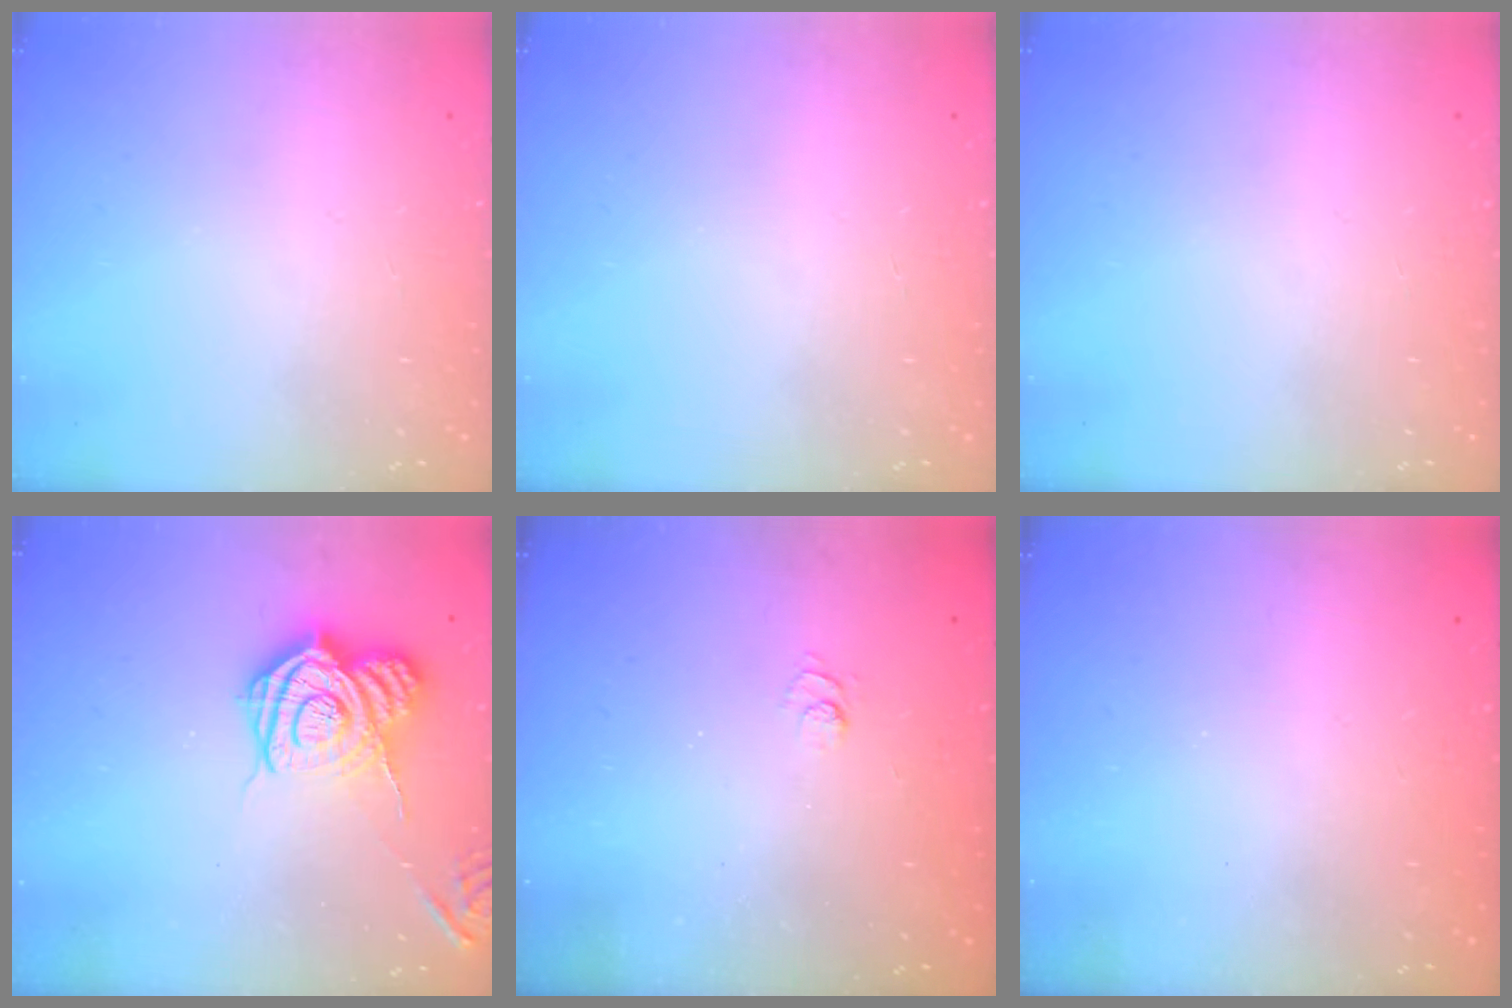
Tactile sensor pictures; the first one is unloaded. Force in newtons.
{"total": 0.0}
{"total": 0.0}
{"total": 13.3, "press": 13.3, "slide": 0.9}
{"total": 2.4, "press": 1.9, "slide": 1.4}
{"total": 2.3, "press": 2.2, "slide": 0.8}